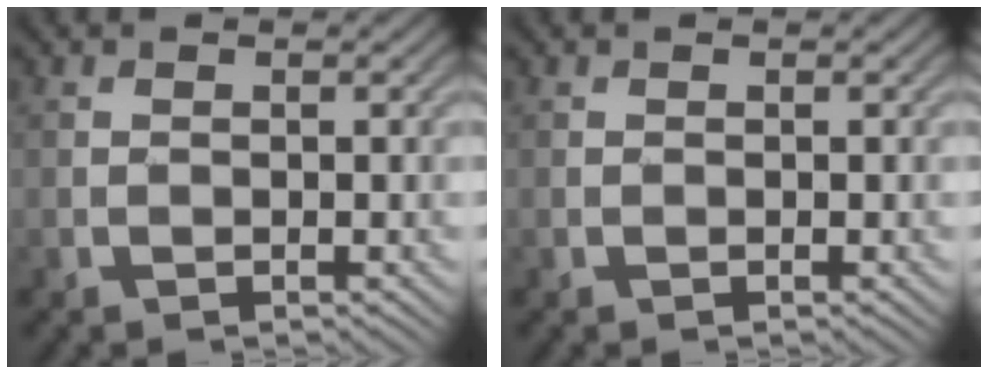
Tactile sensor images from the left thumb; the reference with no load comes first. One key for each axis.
{"total": 0.0}